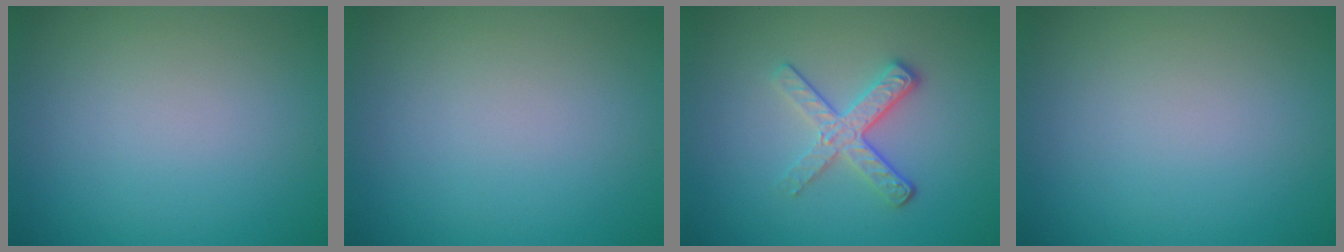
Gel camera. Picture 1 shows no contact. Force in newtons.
{"total": 0.0}
{"total": 3.3, "press": 2.6, "slide": 2.0}
{"total": 0.0}